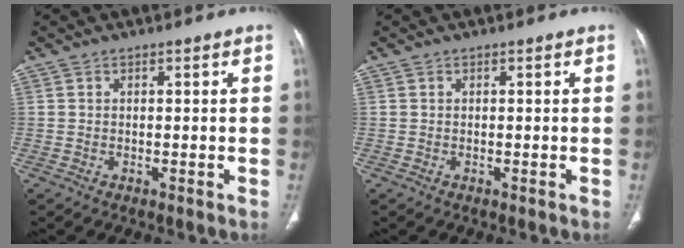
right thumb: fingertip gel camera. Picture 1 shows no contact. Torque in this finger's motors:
{"motor_torque": [0.80, 0.80, -0.19, -0.18, 0.00]}